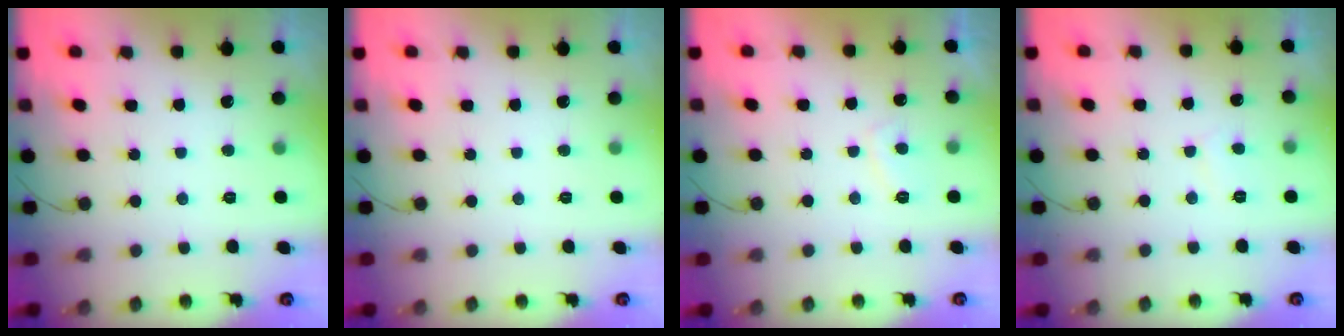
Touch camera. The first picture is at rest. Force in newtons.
{"total": 0.0}
{"total": 4.2, "press": 4.1, "slide": 0.9}
{"total": 2.9, "press": 2.9, "slide": 0.3}